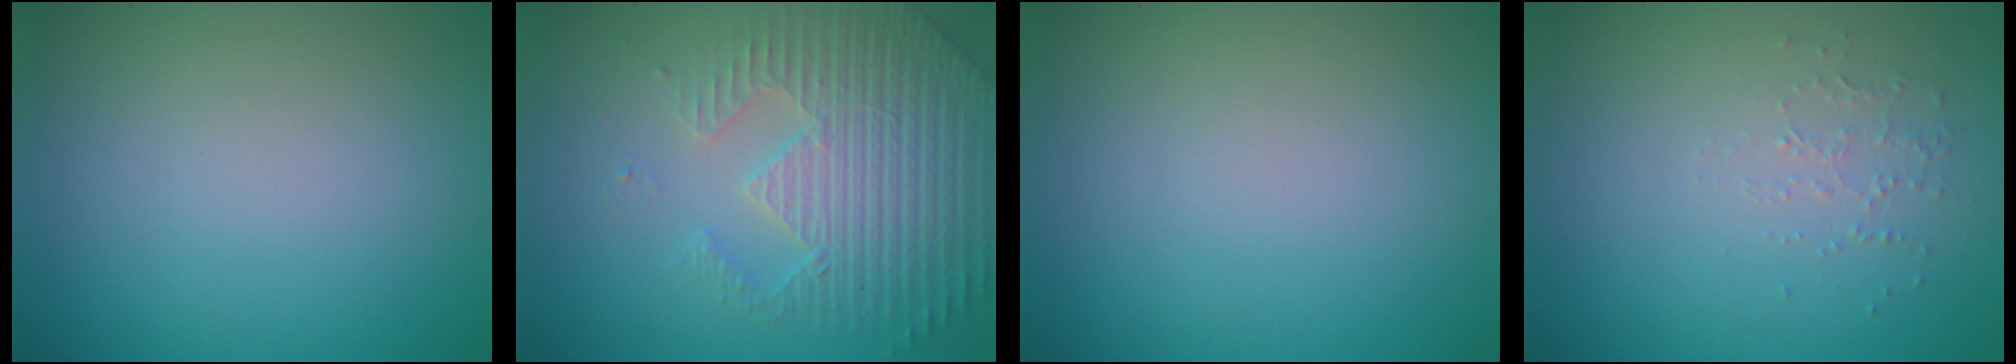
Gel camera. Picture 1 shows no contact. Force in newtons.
{"total": 4.8, "press": 4.3, "slide": 2.1}
{"total": 0.0}
{"total": 0.8, "press": 0.5, "slide": 0.6}